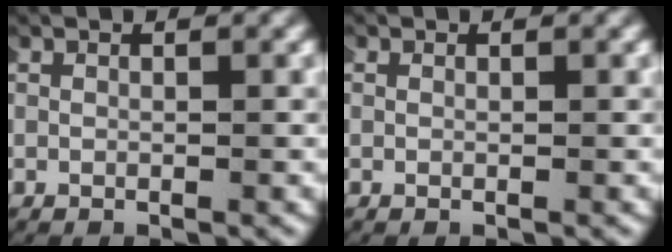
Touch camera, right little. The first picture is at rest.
{"total": 0.0}